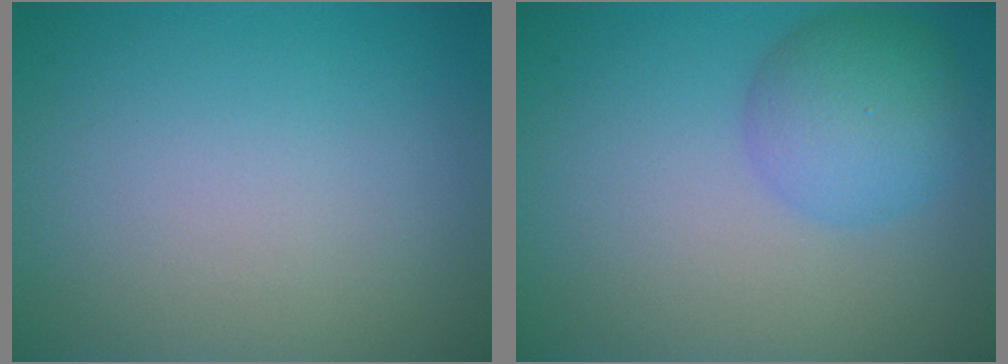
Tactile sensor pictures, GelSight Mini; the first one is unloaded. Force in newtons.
{"total": 4.4, "press": 4.4, "slide": 0.2}